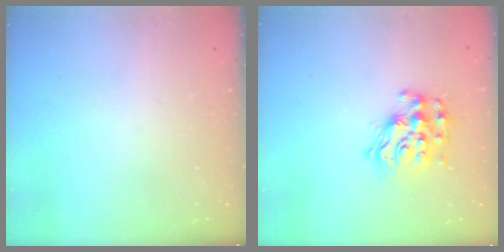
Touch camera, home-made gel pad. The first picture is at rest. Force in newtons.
{"total": 11.8, "press": 11.8, "slide": 0.7}